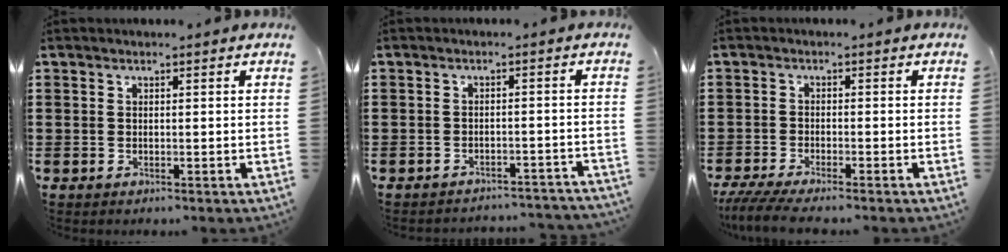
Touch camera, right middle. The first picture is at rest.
{"total": 2.3, "force": [-2.3, 0.0, 0.2], "torque": [-0.008, 0.001, -0.048]}
{"total": 3.2, "force": [-2.8, 0.1, 1.5], "torque": [-0.040, -0.012, -0.058]}